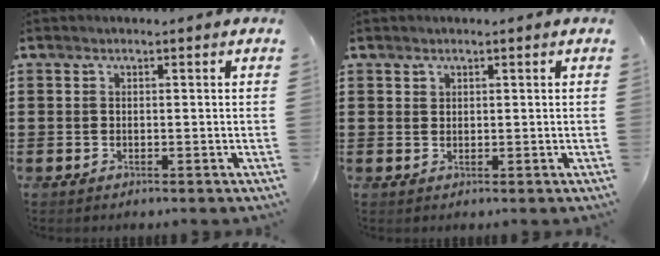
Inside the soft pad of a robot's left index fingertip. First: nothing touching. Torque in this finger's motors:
{"motor_torque": [0.17, -0.04, 0.02, -0.01]}